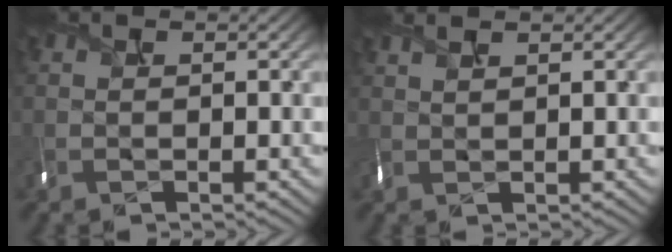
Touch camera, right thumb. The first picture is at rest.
{"total": 1.7, "force": [1.2, 0.5, 1.0], "torque": [-0.011, 0.003, 0.021]}